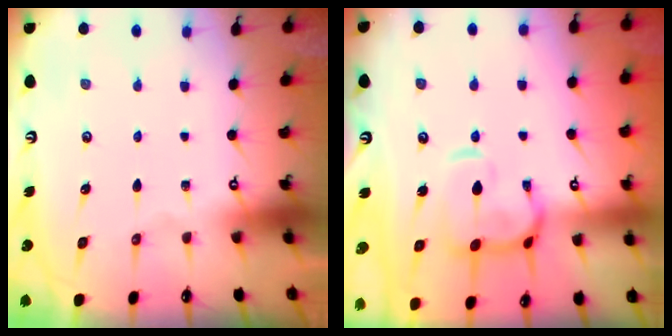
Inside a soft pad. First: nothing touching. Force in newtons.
{"total": 7.9, "press": 7.8, "slide": 1.3}